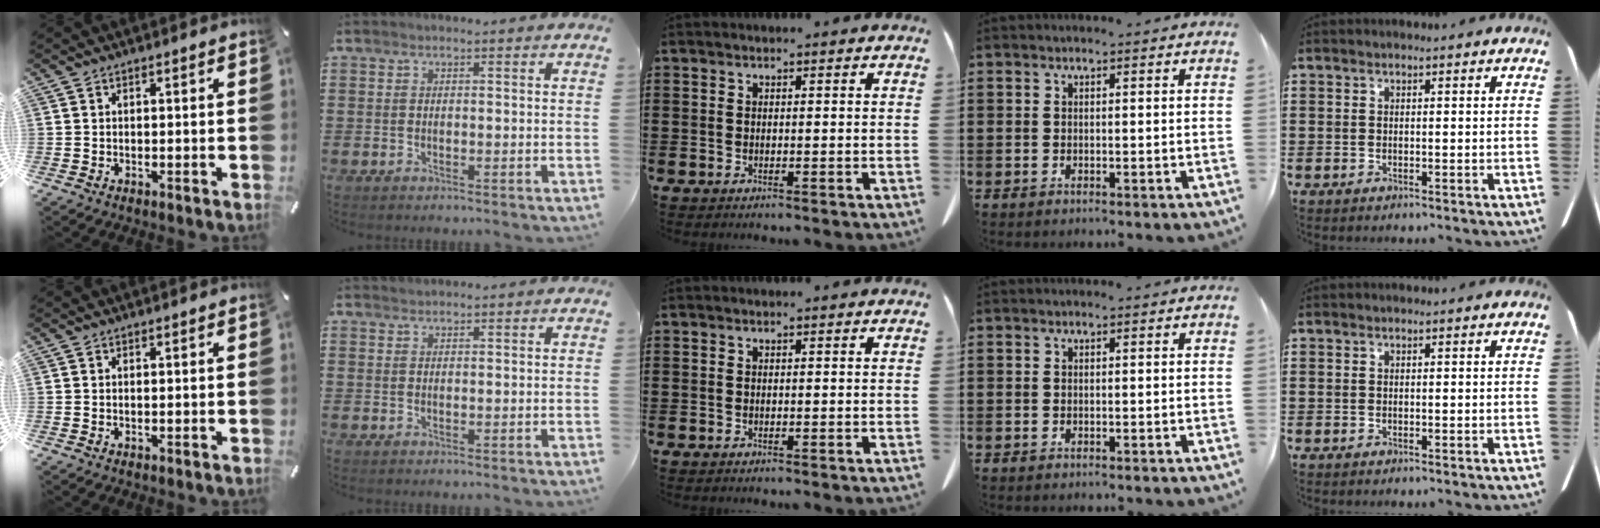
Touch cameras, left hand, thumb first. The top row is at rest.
{"index": {"total": 0.8, "force": [0.8, 0.1, 0.0], "torque": [-0.002, 0.000, 0.017]}}